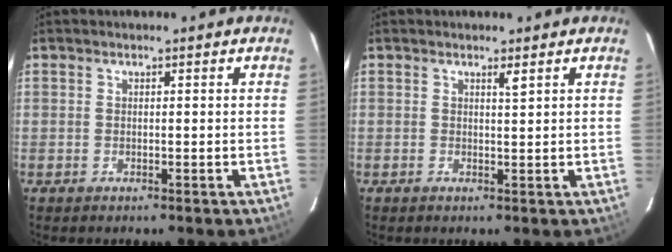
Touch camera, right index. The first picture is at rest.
{"total": 0.8, "force": [0.5, 0.0, 0.6], "torque": [-0.009, 0.001, 0.009]}